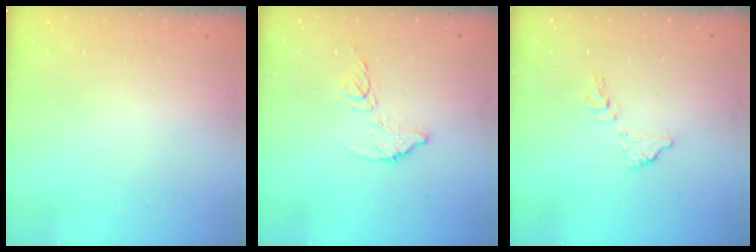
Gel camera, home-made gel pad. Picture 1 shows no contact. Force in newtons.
{"total": 7.6, "press": 7.6, "slide": 0.2}
{"total": 8.5, "press": 8.5, "slide": 0.3}